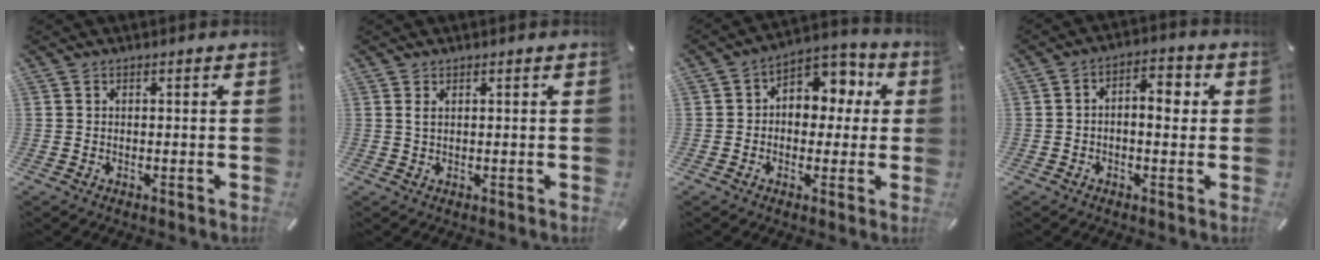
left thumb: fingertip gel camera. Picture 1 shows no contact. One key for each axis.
{"total": 1.4, "fx": 0.6, "fy": 0.4, "fz": 1.2, "tx": -0.025, "ty": 0.001, "tz": 0.009}
{"total": 7.7, "fx": 1.5, "fy": 6.6, "fz": 3.7, "tx": -0.053, "ty": -0.011, "tz": 0.024}
{"total": 6.4, "fx": -0.3, "fy": 3.8, "fz": 5.2, "tx": -0.072, "ty": 0.008, "tz": -0.013}